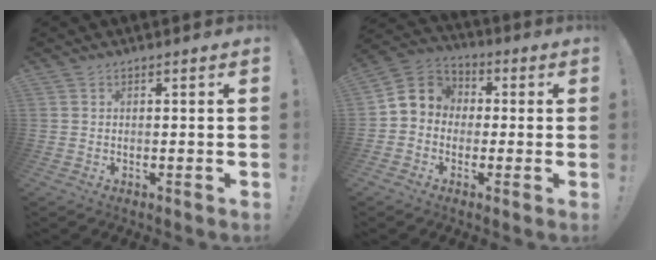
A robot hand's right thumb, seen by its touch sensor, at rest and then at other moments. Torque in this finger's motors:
{"motor_torque": [0.22, -0.03, 0.68, -0.31, 0.00]}